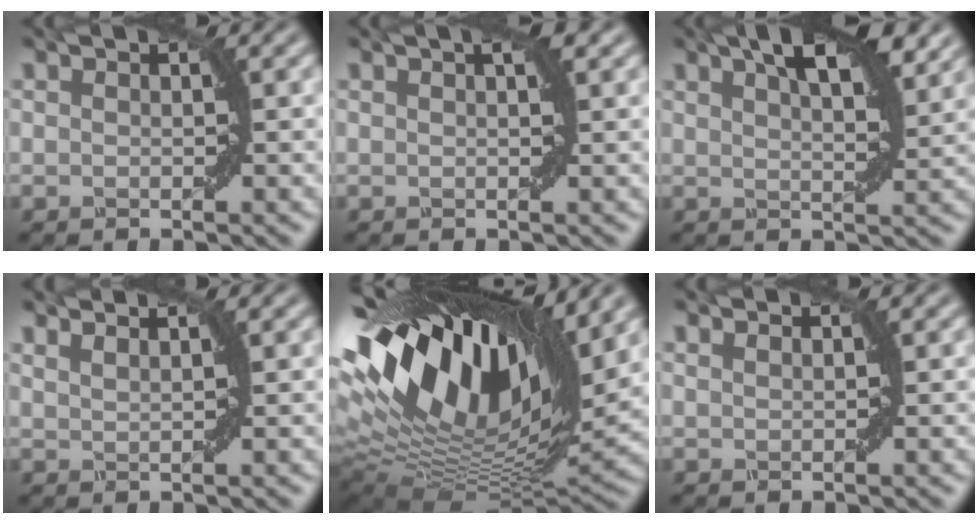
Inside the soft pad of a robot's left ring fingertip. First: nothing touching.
{"total": 1.9, "force": [1.0, 0.6, 1.5], "torque": [-0.006, 0.000, 0.004]}
{"total": 7.7, "force": [4.6, 2.6, 5.6], "torque": [-0.068, 0.023, 0.051]}
{"total": 3.2, "force": [2.6, 1.1, 1.4], "torque": [-0.001, 0.010, 0.009]}
{"total": 17.6, "force": [7.5, 8.1, 13.7], "torque": [-0.262, 0.025, 0.119]}
{"total": 1.5, "force": [1.3, 0.5, 0.6], "torque": [0.004, -0.009, 0.003]}